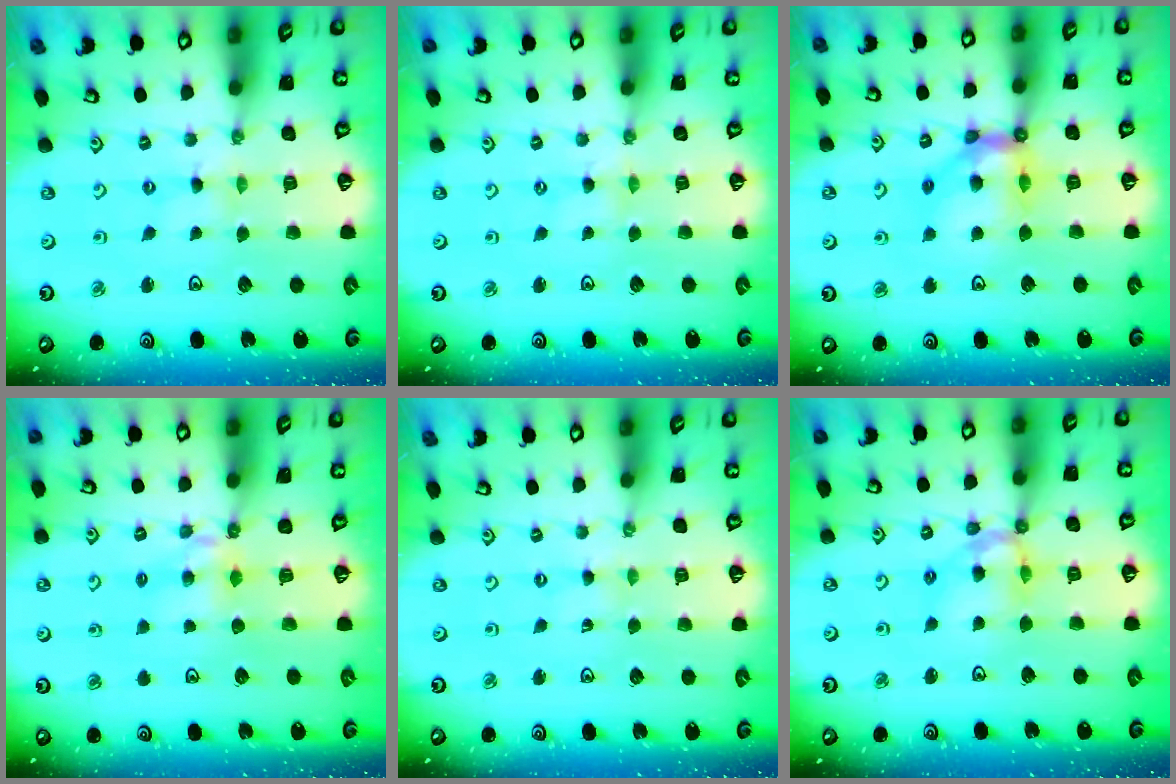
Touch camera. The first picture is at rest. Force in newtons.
{"total": 0.0}
{"total": 11.7, "press": 11.6, "slide": 1.7}
{"total": 5.7, "press": 5.7, "slide": 0.5}
{"total": 0.0}
{"total": 11.3, "press": 11.2, "slide": 1.3}